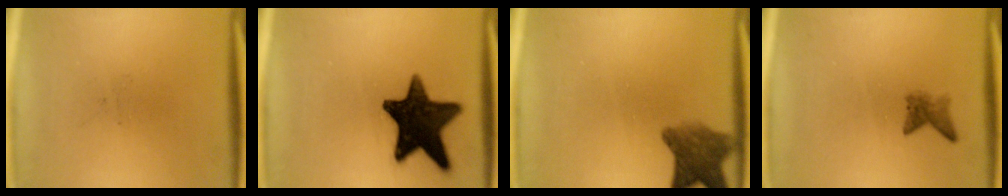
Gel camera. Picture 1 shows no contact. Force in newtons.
{"total": 15.6}
{"total": 6.4}
{"total": 1.9}